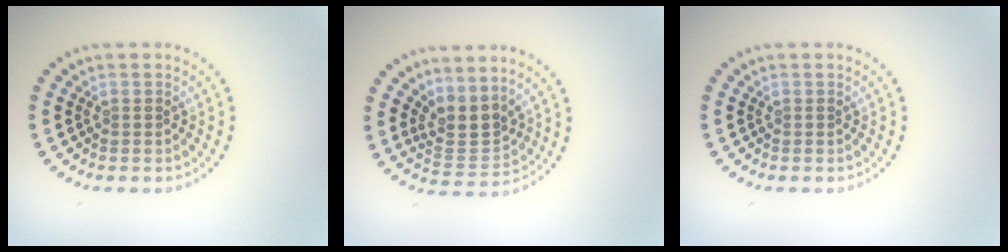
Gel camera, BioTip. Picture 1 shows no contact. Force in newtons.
{"total": 3.1, "press": 2.4, "slide": 2.0}
{"total": 0.0}